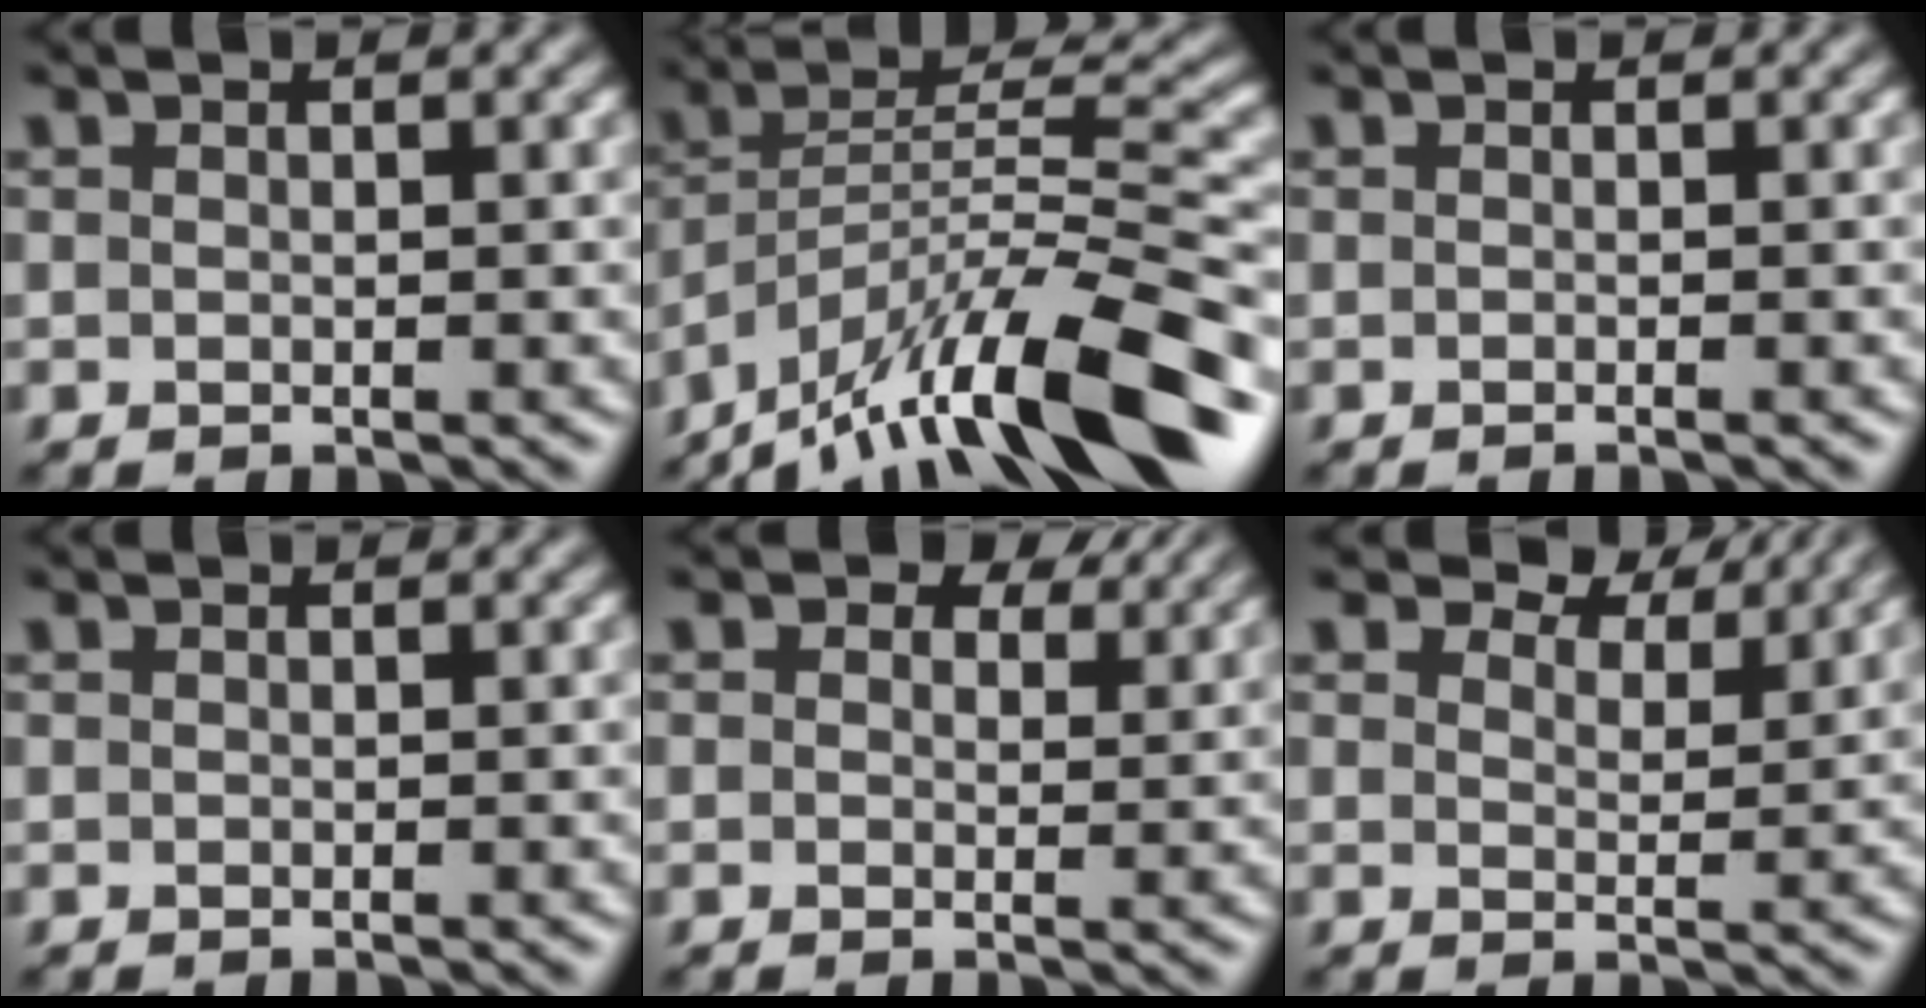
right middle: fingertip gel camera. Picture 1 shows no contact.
{"total": 14.3, "force": [-10.8, 3.1, 9.0], "torque": [-0.158, 0.023, -0.188]}
{"total": 0.0}
{"total": 0.0}
{"total": 3.6, "force": [2.3, 2.0, 1.9], "torque": [-0.031, -0.005, 0.028]}
{"total": 5.1, "force": [4.5, 1.6, 1.8], "torque": [-0.039, 0.002, 0.061]}